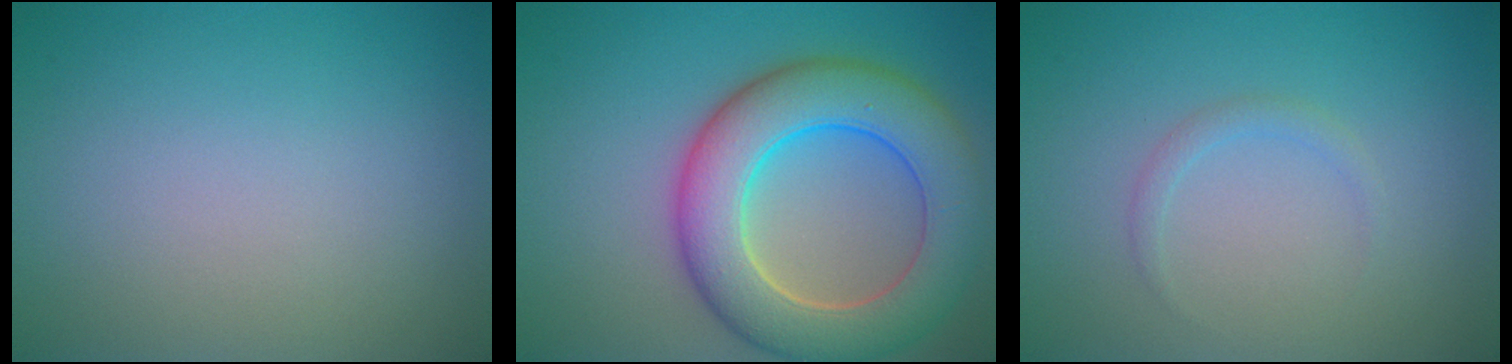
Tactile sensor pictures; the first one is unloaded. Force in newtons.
{"total": 9.5, "press": 9.5, "slide": 0.8}
{"total": 1.0, "press": 1.0, "slide": 0.0}